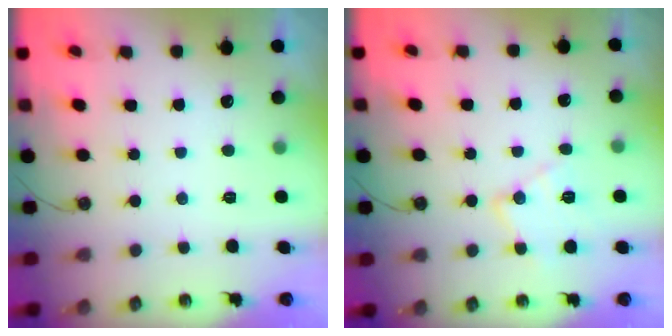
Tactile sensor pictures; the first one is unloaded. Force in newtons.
{"total": 11.4, "press": 11.4, "slide": 0.6}